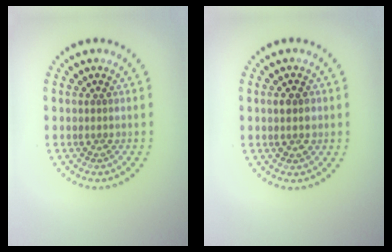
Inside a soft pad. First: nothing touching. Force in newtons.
{"total": 1.8, "press": 1.8, "slide": 0.1}